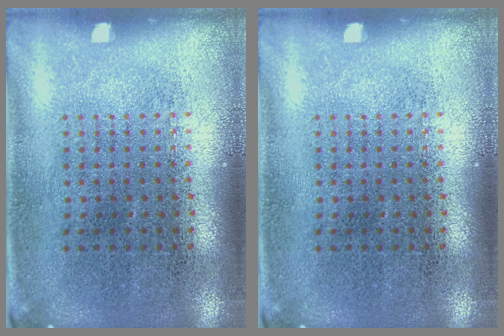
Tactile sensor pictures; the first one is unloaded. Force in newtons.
{"total": 0.0}